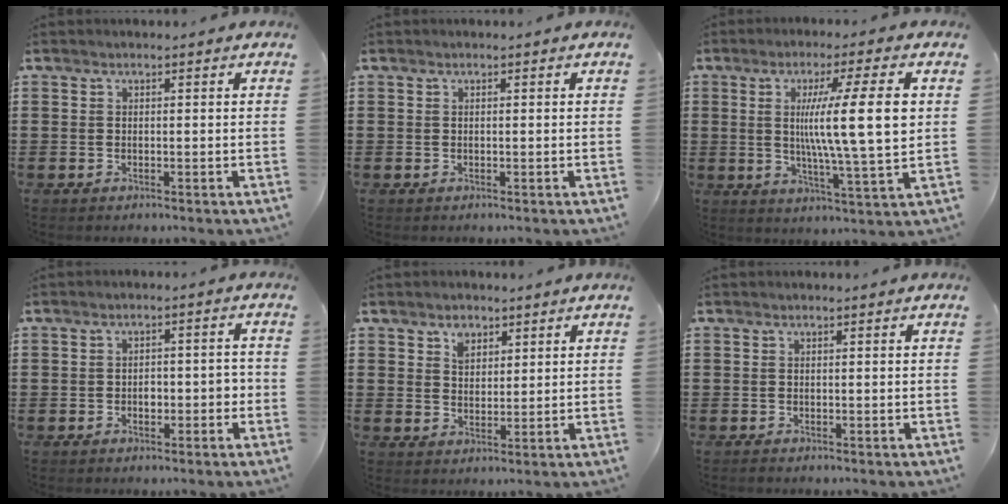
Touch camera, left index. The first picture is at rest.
{"total": 0.0}
{"total": 12.6, "force": [2.1, 1.2, 12.4], "torque": [-0.212, 0.000, 0.028]}
{"total": 2.5, "force": [-1.0, 1.3, 1.9], "torque": [-0.037, 0.007, -0.021]}
{"total": 3.3, "force": [2.3, 2.2, 1.0], "torque": [-0.009, -0.002, 0.039]}
{"total": 0.0}